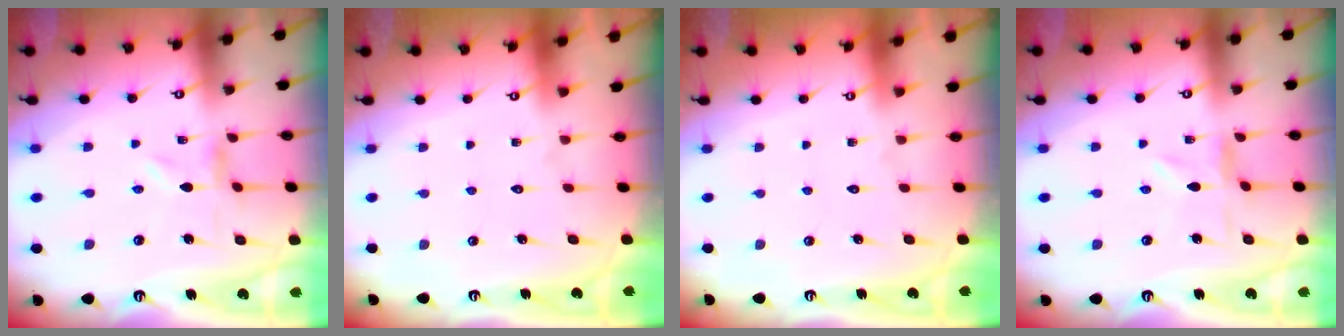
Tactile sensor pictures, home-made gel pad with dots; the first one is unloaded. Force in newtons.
{"total": 1.5, "press": 1.5, "slide": 0.1}
{"total": 1.6, "press": 1.6, "slide": 0.1}
{"total": 0.8, "press": 0.8, "slide": 0.2}